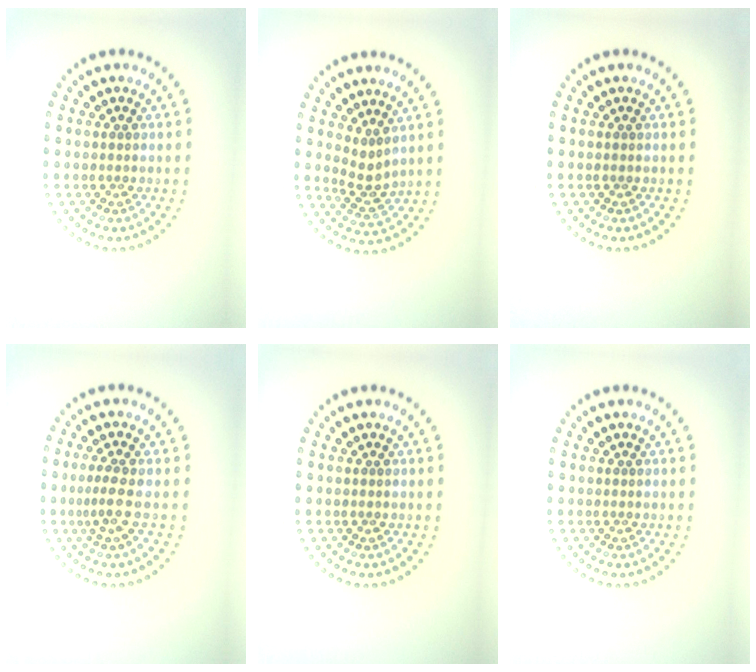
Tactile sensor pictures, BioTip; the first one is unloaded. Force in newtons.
{"total": 2.1, "press": 1.6, "slide": 1.5}
{"total": 0.0}
{"total": 1.8, "press": 1.4, "slide": 1.2}
{"total": 0.0}
{"total": 0.0}